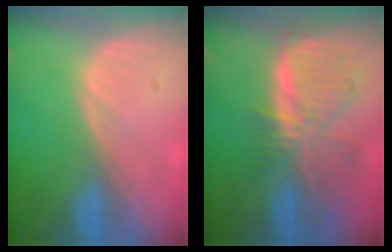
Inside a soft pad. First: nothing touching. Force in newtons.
{"total": 8.4, "press": 7.3, "slide": 4.0}